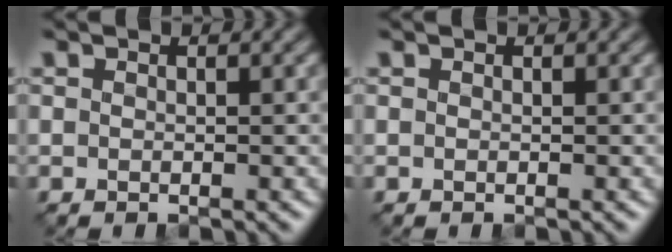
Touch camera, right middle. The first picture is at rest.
{"total": 0.0}